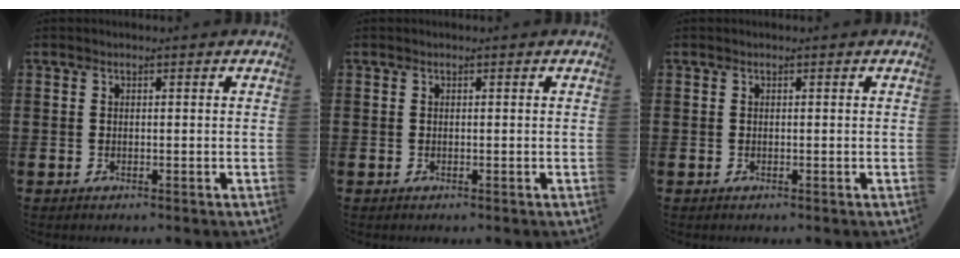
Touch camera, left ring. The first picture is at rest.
{"total": 0.0}
{"total": 0.0}